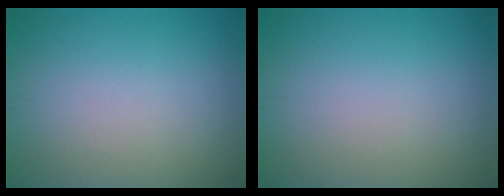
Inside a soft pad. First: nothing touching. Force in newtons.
{"total": 0.0}